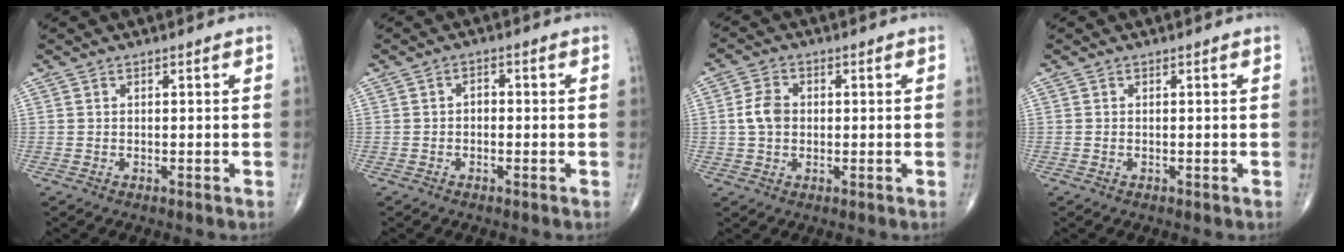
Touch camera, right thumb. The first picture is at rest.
{"total": 1.7, "force": [-0.4, 1.2, 1.1], "torque": [-0.006, 0.010, -0.013]}
{"total": 5.0, "force": [0.1, 3.8, 3.3], "torque": [-0.059, 0.009, -0.003]}
{"total": 0.0}